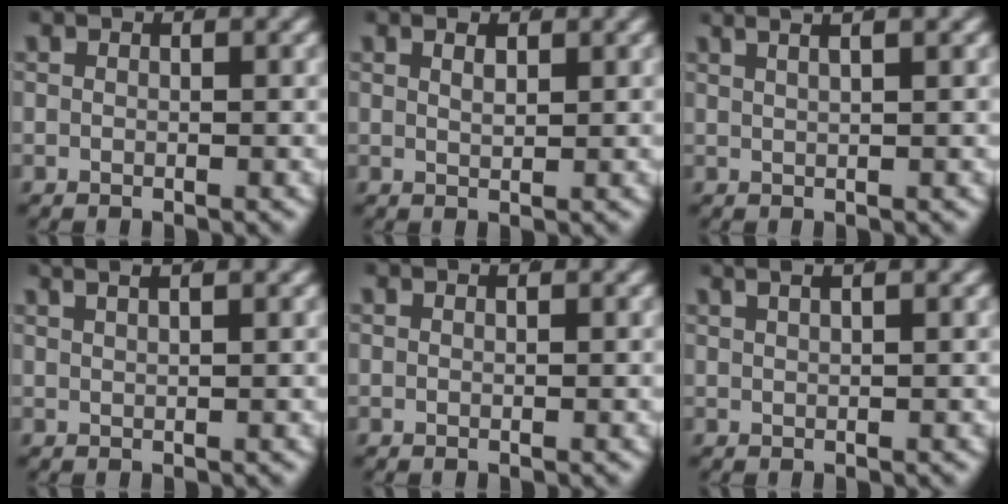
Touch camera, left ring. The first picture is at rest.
{"total": 1.0, "force": [0.7, -0.1, 0.7], "torque": [-0.012, -0.011, 0.021]}
{"total": 4.6, "force": [3.2, 1.1, 3.2], "torque": [-0.031, 0.021, 0.046]}
{"total": 3.6, "force": [2.7, 0.7, 2.3], "torque": [-0.023, 0.014, 0.043]}
{"total": 0.0}
{"total": 3.5, "force": [2.4, 0.8, 2.4], "torque": [-0.020, 0.017, 0.036]}